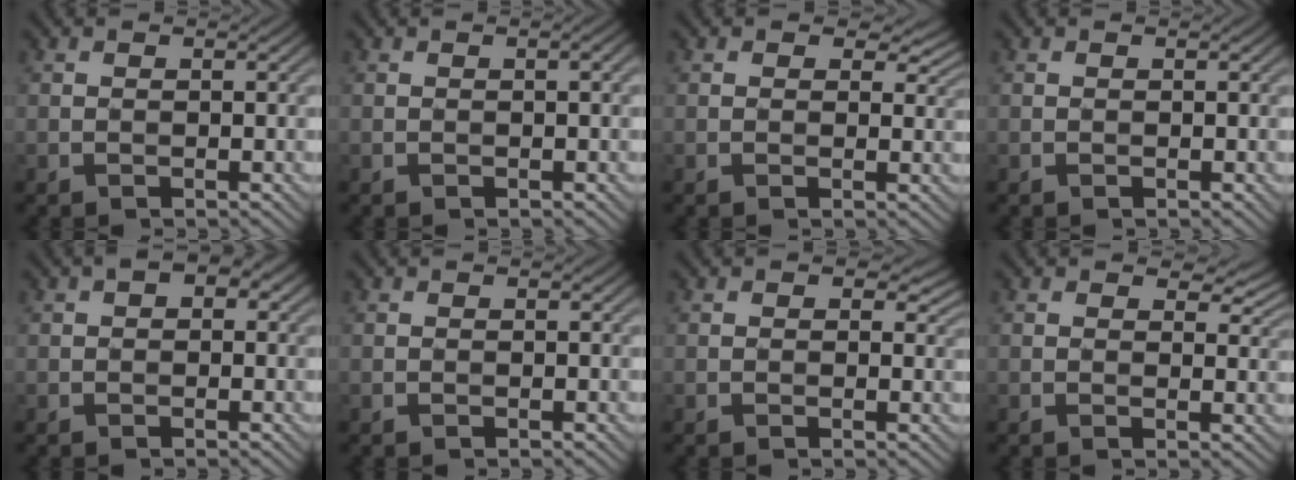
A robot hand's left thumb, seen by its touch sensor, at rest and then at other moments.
{"total": 1.3, "force": [0.0, 0.2, 1.3], "torque": [-0.019, 0.002, 0.001]}
{"total": 3.8, "force": [1.9, 2.3, 2.3], "torque": [-0.036, -0.006, 0.022]}
{"total": 0.0}
{"total": 2.8, "force": [0.7, 1.7, 2.1], "torque": [-0.025, 0.007, 0.002]}
{"total": 0.0}
{"total": 2.5, "force": [1.0, 1.6, 1.6], "torque": [-0.026, -0.004, 0.012]}
{"total": 4.0, "force": [2.4, 2.1, 2.4], "torque": [-0.034, -0.004, 0.036]}